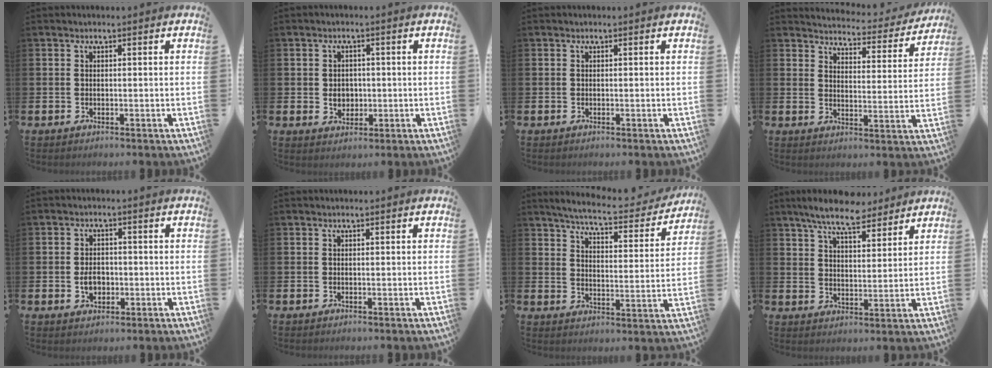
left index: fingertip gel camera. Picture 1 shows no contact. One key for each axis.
{"total": 2.7, "fx": 0.0, "fy": 2.3, "fz": 1.3, "tx": -0.007, "ty": 0.000, "tz": -0.009}
{"total": 0.0}
{"total": 3.6, "fx": 3.5, "fy": 0.5, "fz": 0.3, "tx": -0.021, "ty": -0.037, "tz": 0.054}
{"total": 3.1, "fx": -0.6, "fy": 2.3, "fz": 2.0, "tx": -0.024, "ty": -0.001, "tz": -0.017}
{"total": 0.0}
{"total": 6.0, "fx": 5.6, "fy": 0.5, "fz": 2.3, "tx": -0.064, "ty": -0.038, "tz": 0.091}
{"total": 8.4, "fx": 7.5, "fy": 2.0, "fz": 3.2, "tx": -0.068, "ty": -0.028, "tz": 0.134}